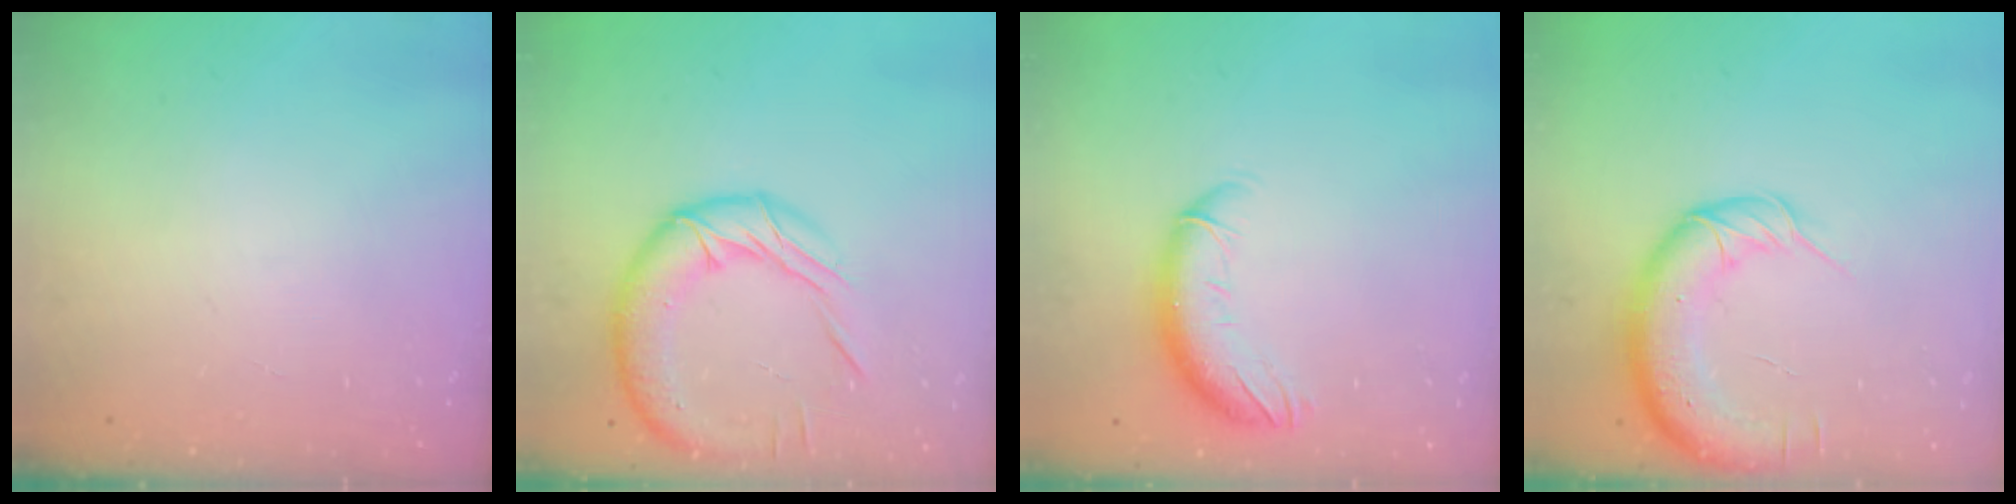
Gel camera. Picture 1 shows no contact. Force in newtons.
{"total": 17.5, "press": 17.4, "slide": 1.5}
{"total": 10.6, "press": 10.4, "slide": 2.0}
{"total": 13.9, "press": 13.6, "slide": 2.9}